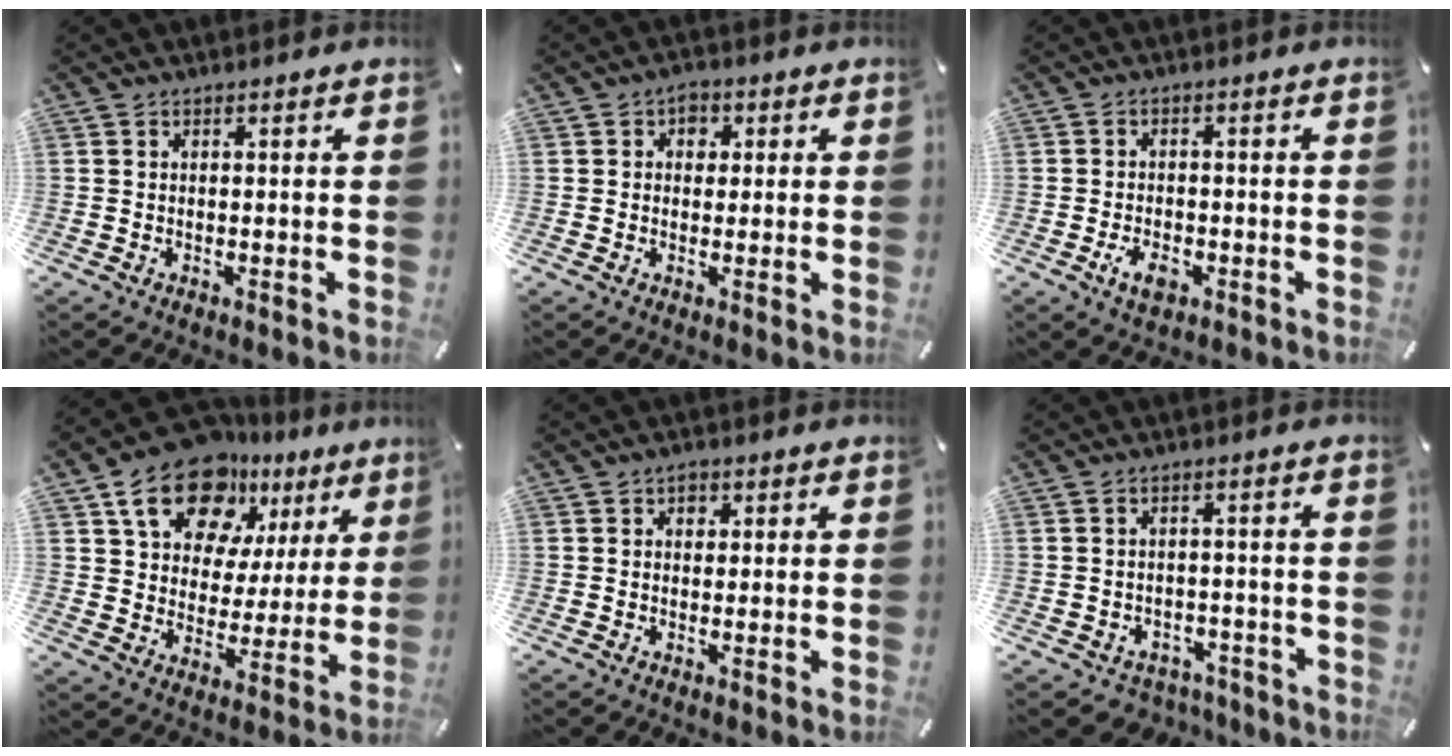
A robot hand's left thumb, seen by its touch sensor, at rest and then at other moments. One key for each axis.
{"total": 3.2, "fx": 0.5, "fy": 2.7, "fz": 1.7, "tx": -0.011, "ty": 0.000, "tz": 0.002}
{"total": 4.4, "fx": -2.0, "fy": 2.7, "fz": 2.9, "tx": -0.068, "ty": 0.003, "tz": -0.039}
{"total": 17.5, "fx": 10.7, "fy": 11.5, "fz": 7.9, "tx": -0.127, "ty": -0.061, "tz": 0.193}
{"total": 1.9, "fx": 0.5, "fy": 1.6, "fz": 0.9, "tx": -0.004, "ty": 0.001, "tz": 0.003}
{"total": 3.7, "fx": -2.2, "fy": 2.9, "fz": 0.9, "tx": -0.016, "ty": 0.014, "tz": -0.042}